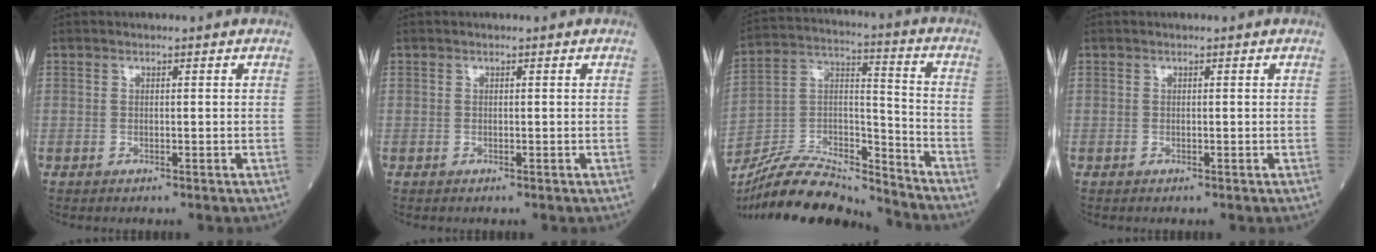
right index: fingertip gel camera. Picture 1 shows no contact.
{"total": 0.0}
{"total": 18.1, "force": [-17.3, 2.4, 4.7], "torque": [-0.087, 0.031, -0.303]}
{"total": 0.0}